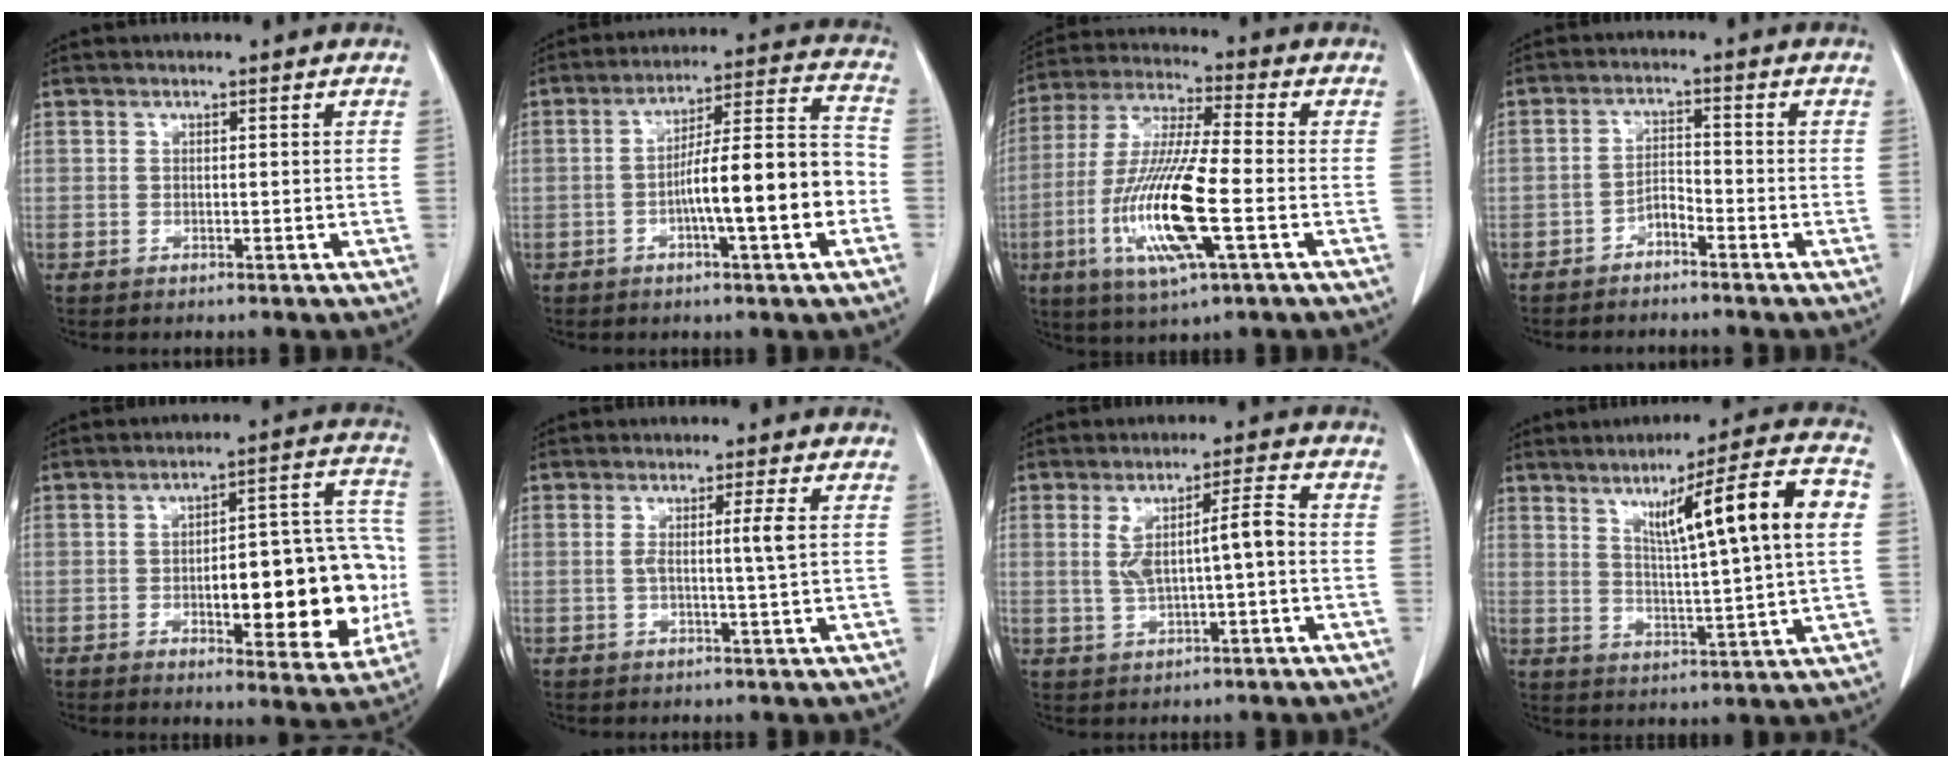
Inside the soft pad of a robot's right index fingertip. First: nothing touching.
{"total": 13.4, "force": [-3.5, 1.0, 12.9], "torque": [-0.201, 0.021, -0.055]}
{"total": 15.9, "force": [-4.3, 1.6, 15.3], "torque": [-0.316, -0.016, -0.081]}
{"total": 2.8, "force": [-2.2, 0.7, 1.5], "torque": [-0.025, 0.006, -0.043]}
{"total": 18.4, "force": [-3.1, 6.0, 17.1], "torque": [-0.188, 0.038, -0.026]}
{"total": 3.0, "force": [0.3, -0.9, 2.8], "torque": [-0.050, -0.005, 0.006]}
{"total": 6.4, "force": [0.0, 0.8, 6.3], "torque": [-0.114, 0.017, 0.007]}
{"total": 14.8, "force": [3.9, -0.2, 14.2], "torque": [-0.215, 0.014, 0.059]}